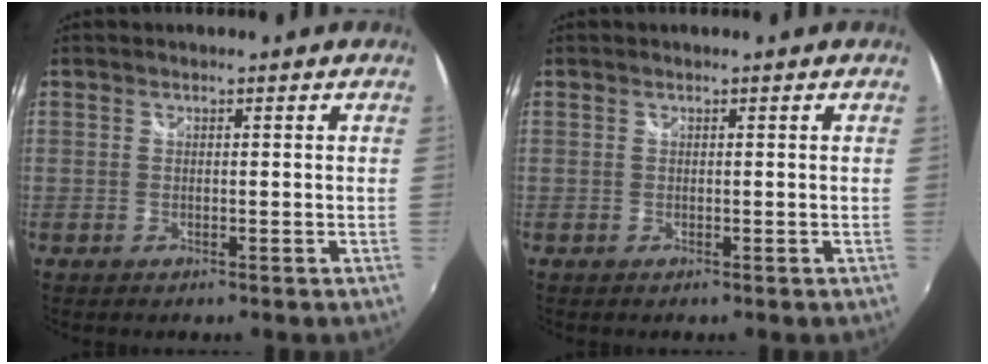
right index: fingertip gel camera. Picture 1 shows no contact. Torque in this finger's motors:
{"motor_torque": [0.00, 0.00, -0.01, 0.00]}